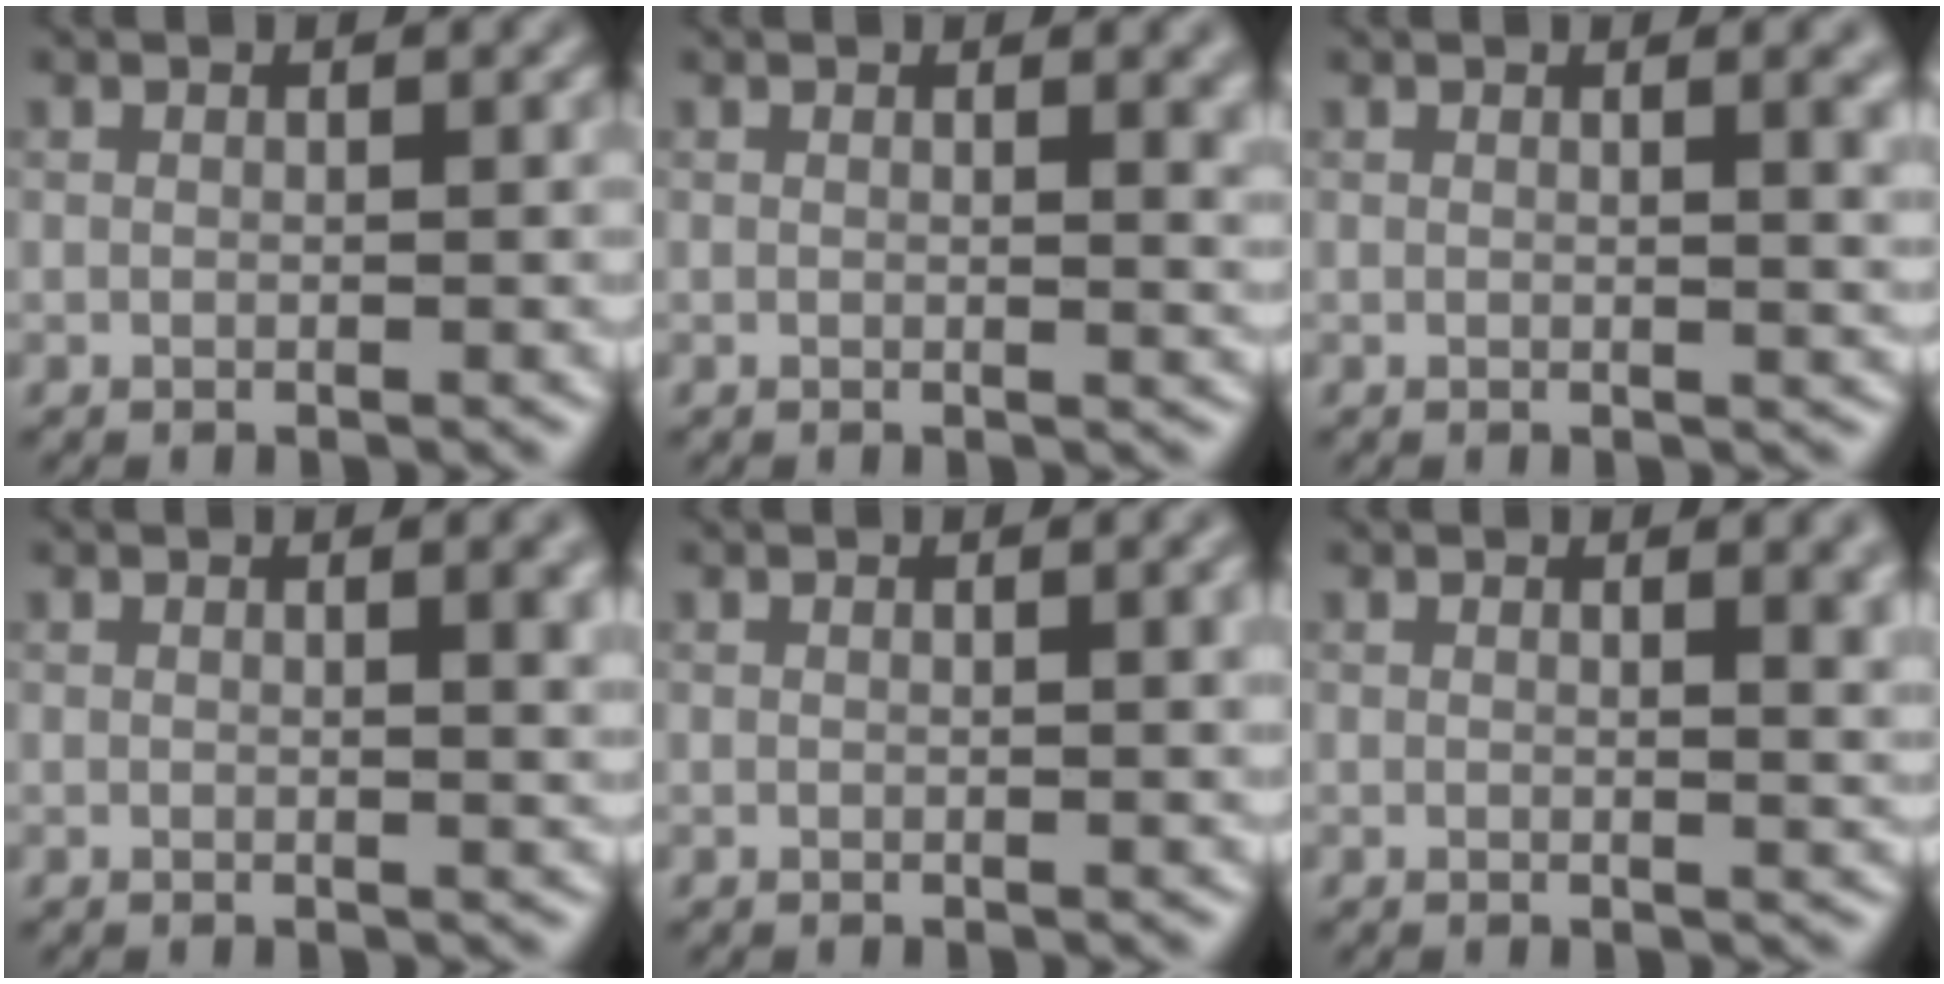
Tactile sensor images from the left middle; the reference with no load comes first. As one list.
[{"total": 2.6, "force": [1.1, 1.0, 2.1], "torque": [-0.013, 0.001, 0.014]}, {"total": 3.3, "force": [1.0, 1.2, 2.9], "torque": [-0.022, 0.002, 0.011]}, {"total": 3.4, "force": [1.1, 1.2, 3.0], "torque": [-0.025, 0.004, 0.011]}, {"total": 2.3, "force": [0.7, 0.7, 2.0], "torque": [-0.018, 0.005, 0.007]}, {"total": 3.5, "force": [1.5, 1.4, 2.9], "torque": [-0.022, 0.002, 0.017]}]